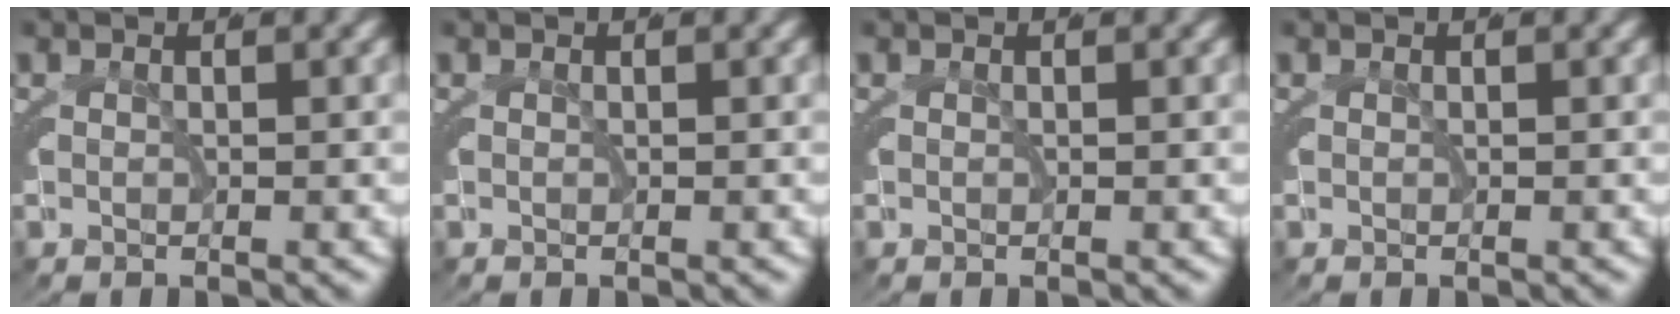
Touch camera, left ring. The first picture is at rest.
{"total": 0.0}
{"total": 0.0}
{"total": 0.0}